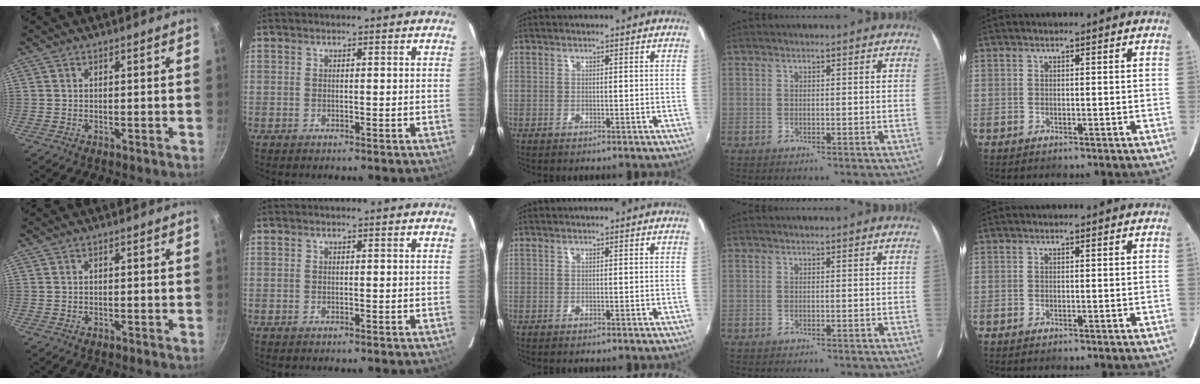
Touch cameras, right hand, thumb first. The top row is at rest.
{}